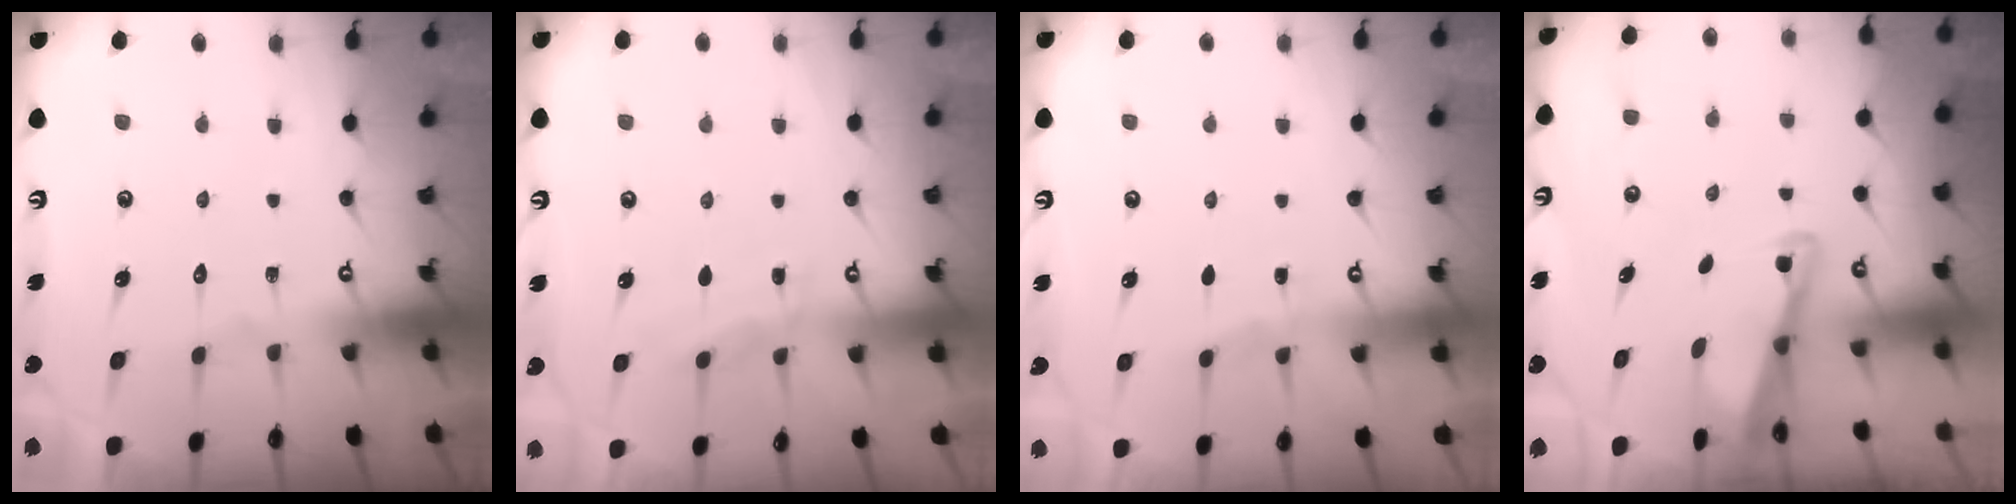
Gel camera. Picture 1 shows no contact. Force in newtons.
{"total": 5.5, "press": 5.4, "slide": 0.6}
{"total": 3.1, "press": 3.1, "slide": 0.4}
{"total": 2.9, "press": 2.9, "slide": 0.4}